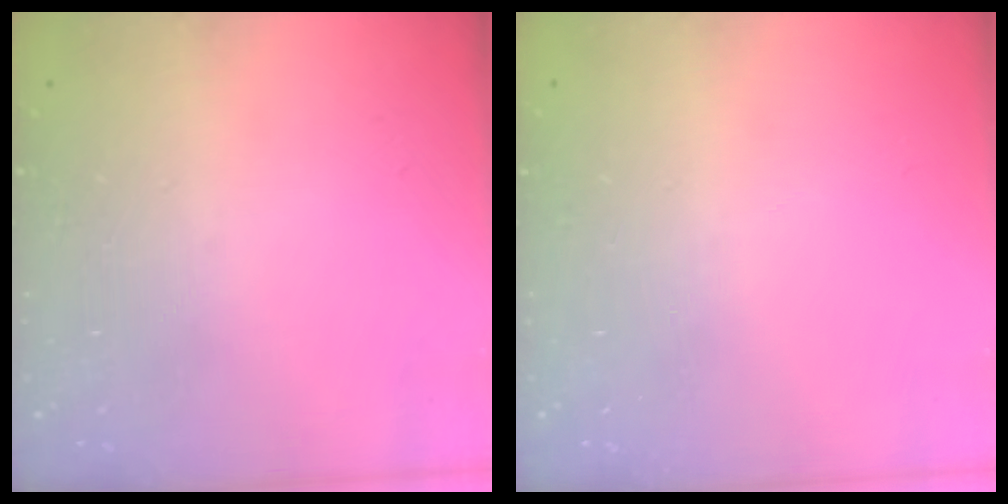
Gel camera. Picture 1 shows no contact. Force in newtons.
{"total": 0.0}